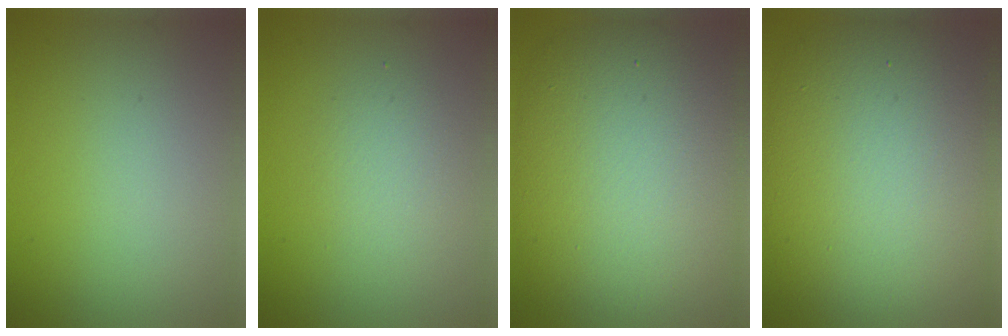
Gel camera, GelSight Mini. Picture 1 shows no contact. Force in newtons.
{"total": 2.0, "press": 2.0, "slide": 0.1}
{"total": 12.6, "press": 12.6, "slide": 0.6}
{"total": 13.7, "press": 13.7, "slide": 0.7}